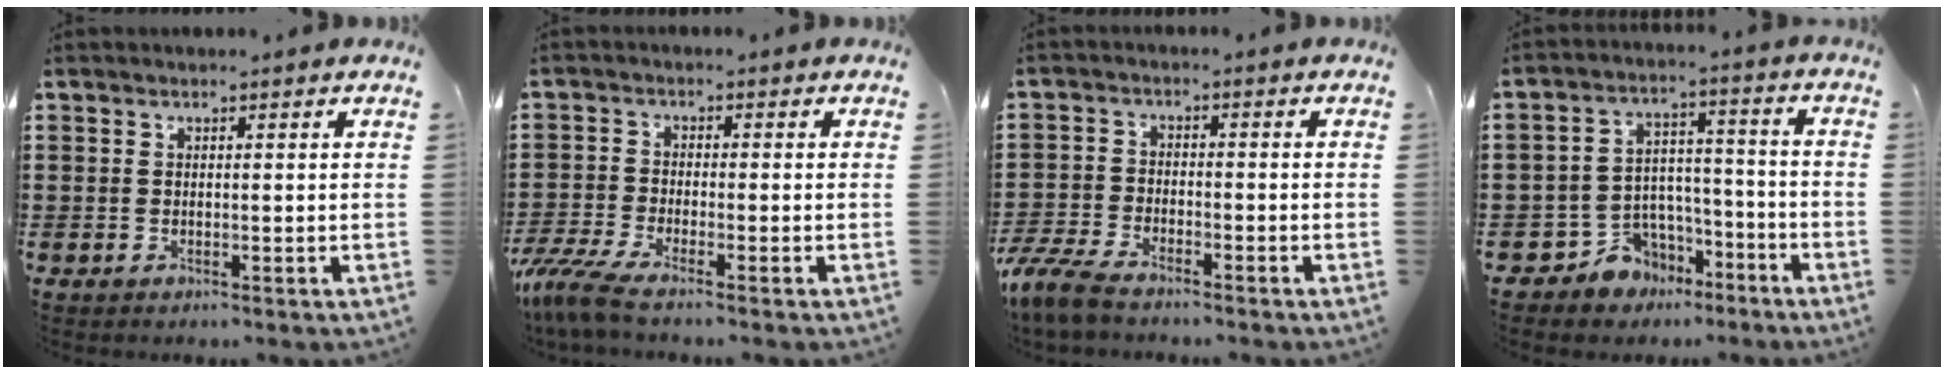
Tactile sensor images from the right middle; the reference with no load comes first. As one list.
[{"total": 4.4, "force": [-3.5, 0.2, 2.7], "torque": [-0.082, -0.022, -0.076]}, {"total": 5.3, "force": [-4.7, 0.9, 2.3], "torque": [-0.077, -0.012, -0.101]}, {"total": 5.7, "force": [-4.4, 3.7, 0.0], "torque": [-0.029, 0.002, -0.088]}]